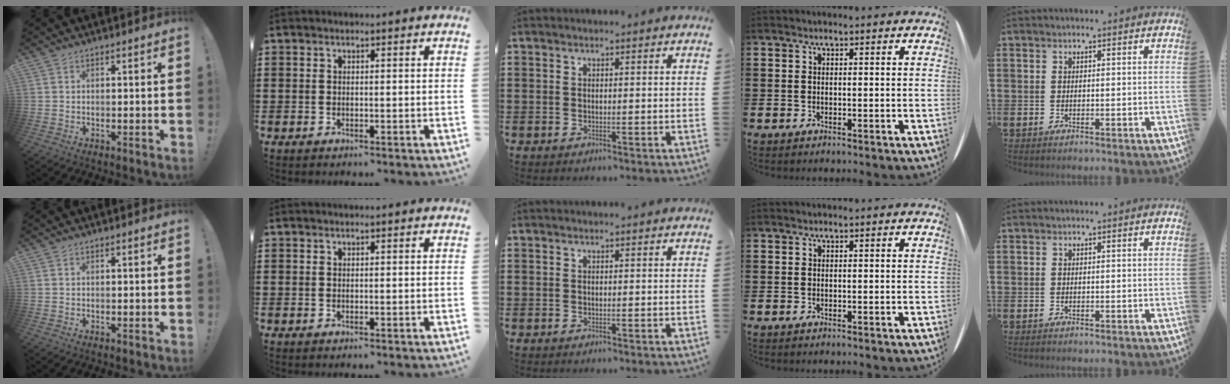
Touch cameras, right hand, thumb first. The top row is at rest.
{}